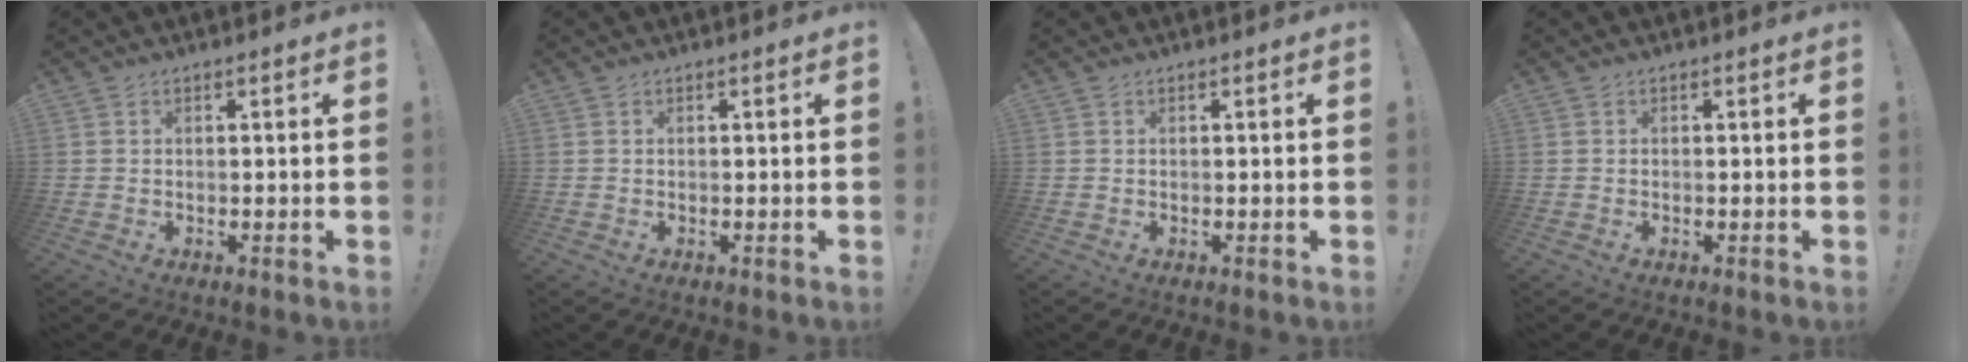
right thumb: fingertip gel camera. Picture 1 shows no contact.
{"total": 0.0}
{"total": 0.0}
{"total": 0.0}